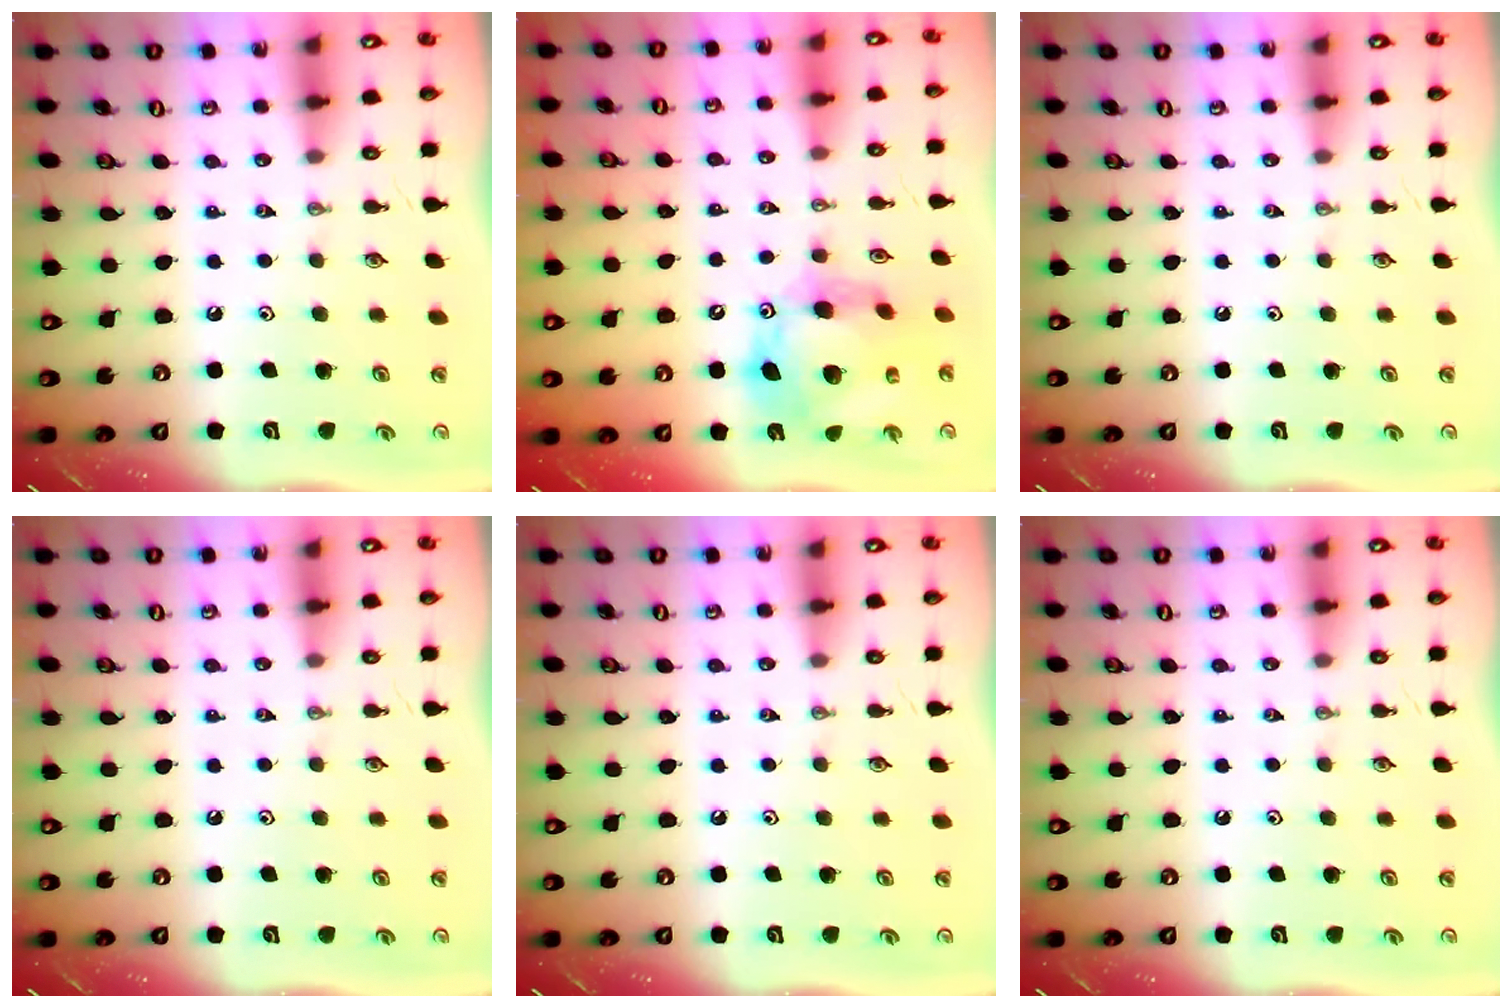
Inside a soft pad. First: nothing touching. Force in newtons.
{"total": 17.1, "press": 17.0, "slide": 1.7}
{"total": 0.0}
{"total": 0.0}
{"total": 0.0}
{"total": 0.0}